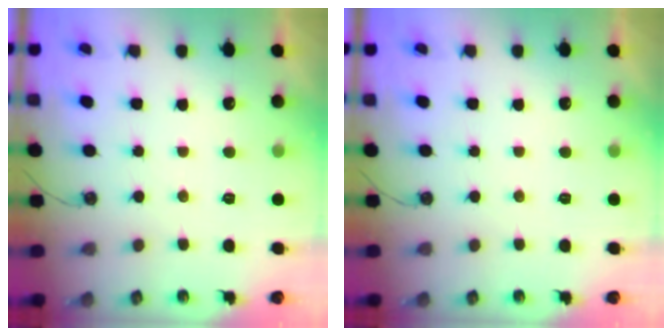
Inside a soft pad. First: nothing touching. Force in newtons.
{"total": 0.0}